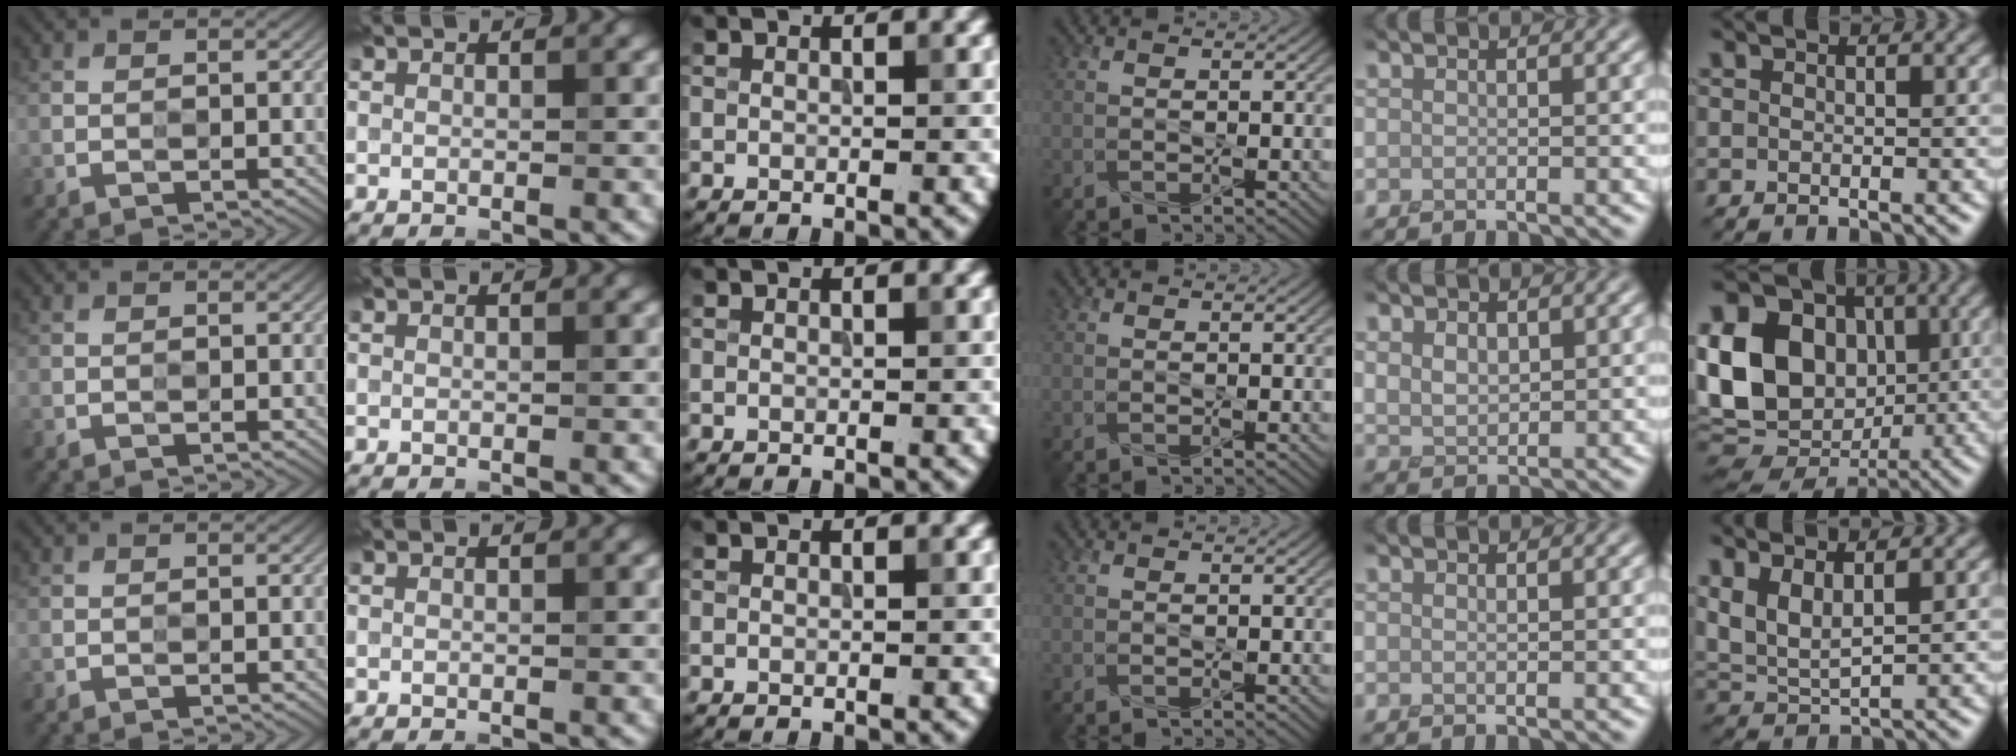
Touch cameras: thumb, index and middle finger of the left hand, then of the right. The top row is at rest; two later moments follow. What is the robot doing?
{"motion": "press", "object": "gel pad"}